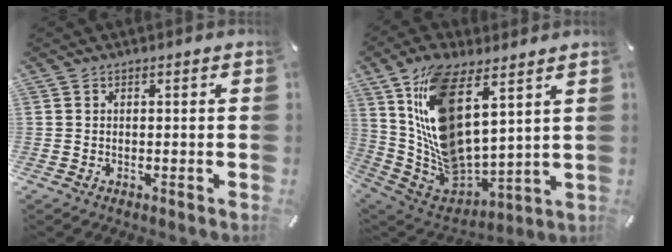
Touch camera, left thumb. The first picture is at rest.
{"total": 15.0, "force": [7.4, 7.0, 11.1], "torque": [-0.230, -0.059, 0.136]}